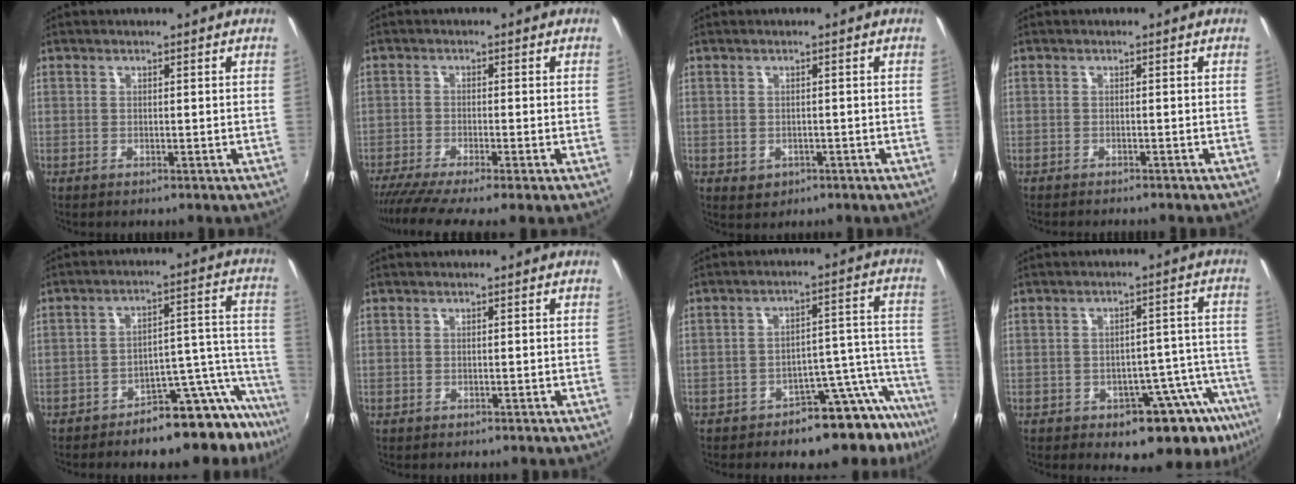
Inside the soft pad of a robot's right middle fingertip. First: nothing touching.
{"total": 6.5, "force": [-5.1, -1.0, 3.9], "torque": [-0.087, -0.030, -0.094]}
{"total": 1.9, "force": [-0.5, 1.6, 0.8], "torque": [-0.015, -0.003, -0.003]}
{"total": 2.3, "force": [-2.2, -0.1, 0.6], "torque": [-0.019, -0.011, -0.036]}
{"total": 12.9, "force": [-11.9, 2.0, 4.5], "torque": [-0.021, 0.032, -0.178]}
{"total": 0.0}
{"total": 10.5, "force": [-9.7, 2.3, 3.4], "torque": [-0.018, 0.027, -0.146]}
{"total": 10.4, "force": [-6.5, 5.6, 5.8], "torque": [-0.064, 0.020, -0.074]}